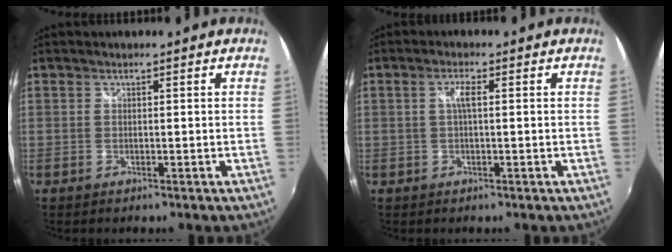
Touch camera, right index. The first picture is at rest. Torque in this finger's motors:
{"motor_torque": [0.26, -0.10, 0.19, 0.06]}